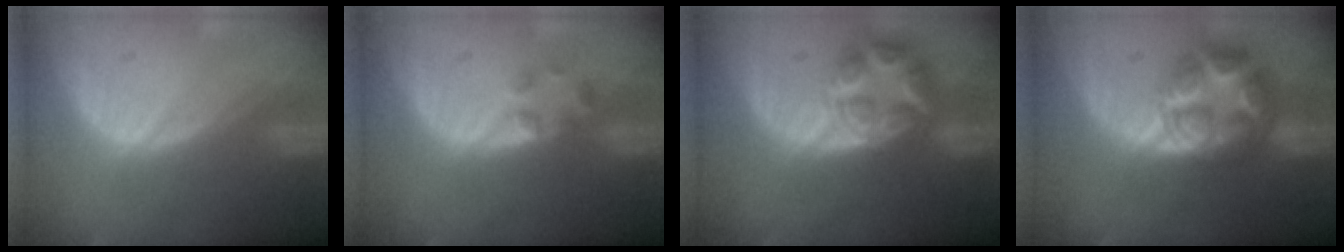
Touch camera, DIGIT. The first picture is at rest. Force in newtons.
{"total": 2.0, "press": 1.9, "slide": 0.8}
{"total": 7.8, "press": 6.8, "slide": 3.8}
{"total": 8.9, "press": 8.9, "slide": 0.5}